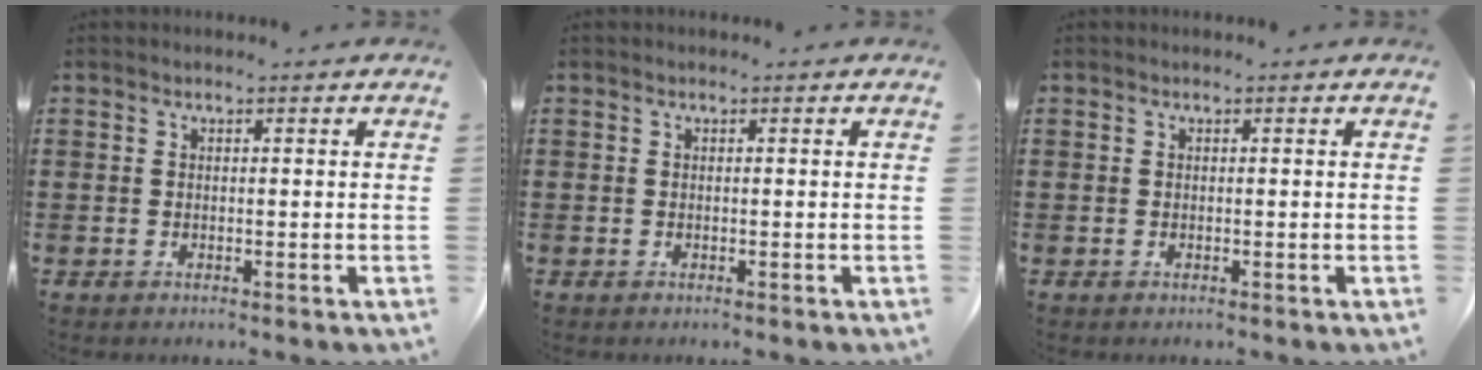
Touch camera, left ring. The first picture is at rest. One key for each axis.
{"total": 0.0}
{"total": 0.0}